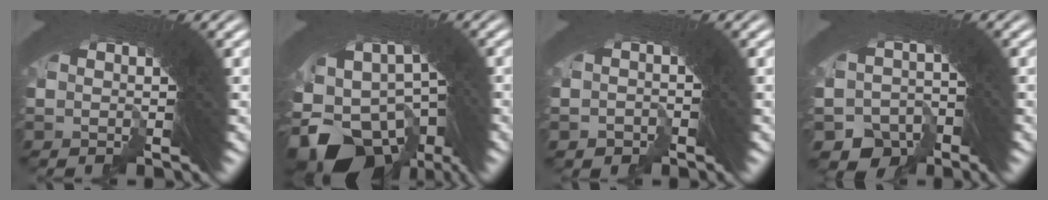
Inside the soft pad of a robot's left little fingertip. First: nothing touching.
{"total": 14.9, "force": [-5.1, 9.9, 9.8], "torque": [-0.218, -0.062, -0.058]}
{"total": 2.2, "force": [-2.0, 0.2, -1.0], "torque": [0.024, -0.001, -0.036]}
{"total": 7.6, "force": [-4.7, 5.5, 2.4], "torque": [-0.055, -0.039, -0.067]}